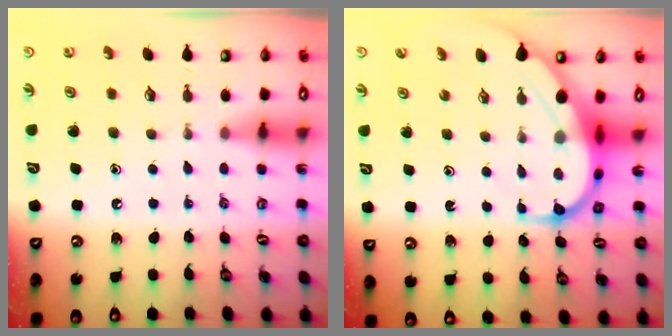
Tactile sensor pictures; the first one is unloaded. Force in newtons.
{"total": 8.6, "press": 8.5, "slide": 0.9}